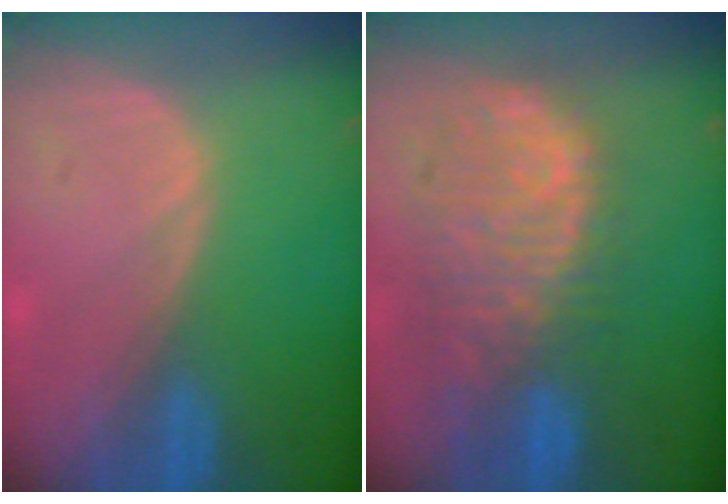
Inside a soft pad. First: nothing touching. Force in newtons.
{"total": 11.1, "press": 9.6, "slide": 5.6}